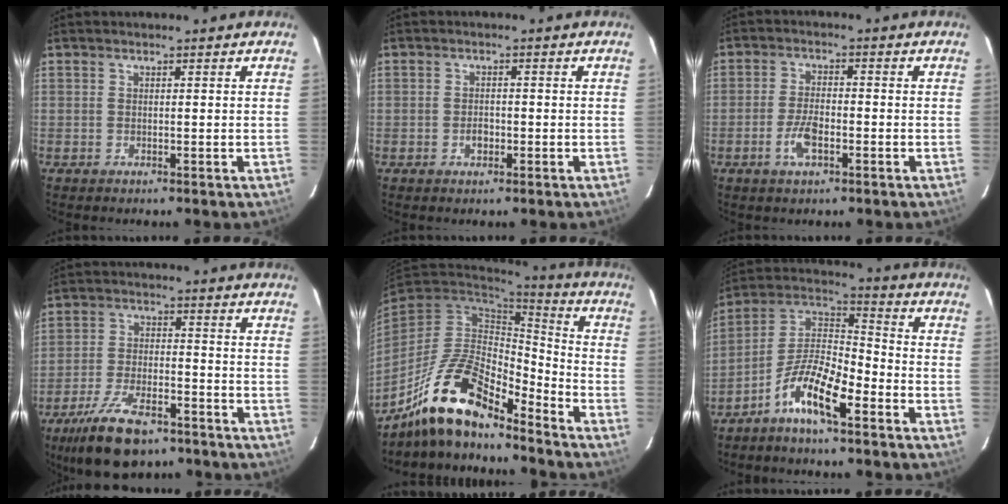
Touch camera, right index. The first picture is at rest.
{"total": 2.1, "force": [-0.8, 1.6, 1.1], "torque": [-0.020, 0.005, -0.012]}
{"total": 5.3, "force": [-2.4, 2.3, 4.2], "torque": [-0.090, 0.000, -0.044]}
{"total": 13.7, "force": [-9.6, 5.7, 7.9], "torque": [-0.176, -0.015, -0.165]}
{"total": 16.8, "force": [-12.7, 5.1, 9.8], "torque": [-0.204, -0.009, -0.240]}
{"total": 11.0, "force": [-6.6, 3.1, 8.2], "torque": [-0.167, 0.015, -0.128]}